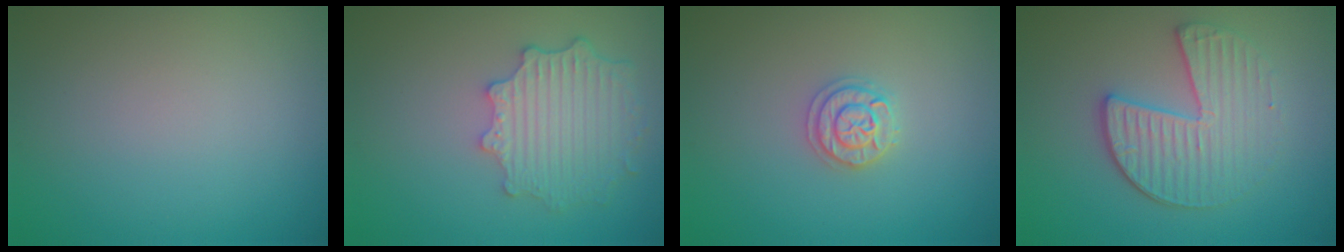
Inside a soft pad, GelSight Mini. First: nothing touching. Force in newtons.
{"total": 4.4, "press": 3.6, "slide": 2.5}
{"total": 2.0, "press": 1.9, "slide": 0.3}
{"total": 3.8, "press": 3.4, "slide": 1.7}